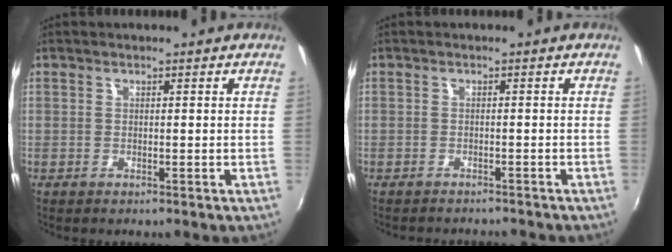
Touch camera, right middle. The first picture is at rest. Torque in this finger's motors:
{"motor_torque": [0.88, -1.26, 0.14, 0.06]}